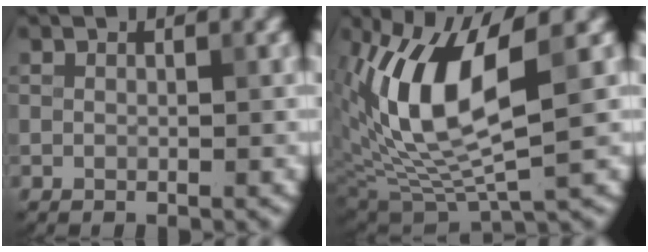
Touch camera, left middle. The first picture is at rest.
{"total": 9.7, "force": [2.4, 3.7, 8.6], "torque": [-0.182, -0.009, 0.050]}